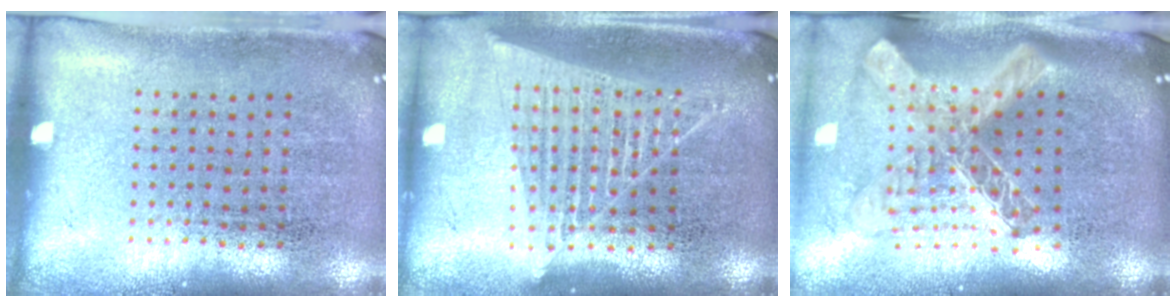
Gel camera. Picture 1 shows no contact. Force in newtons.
{"total": 1.7, "press": 1.6, "slide": 0.7}
{"total": 2.8, "press": 2.1, "slide": 1.9}